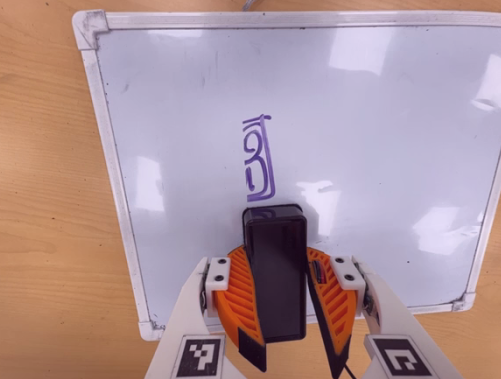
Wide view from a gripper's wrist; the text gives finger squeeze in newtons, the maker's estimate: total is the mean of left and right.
{"total": 11.5, "left": 10.9, "right": 12.1}